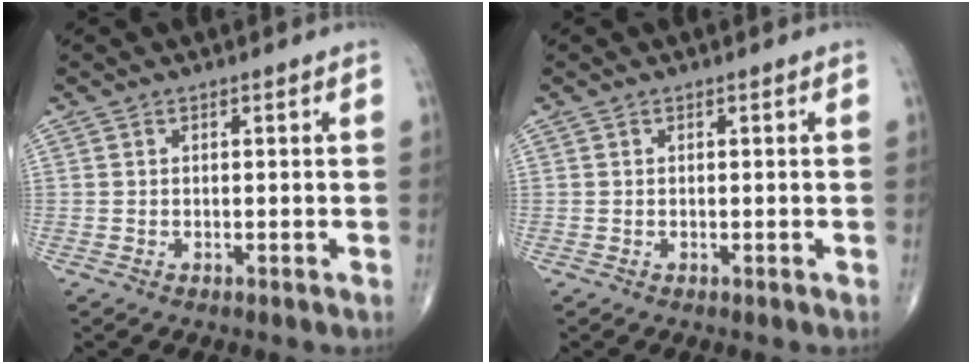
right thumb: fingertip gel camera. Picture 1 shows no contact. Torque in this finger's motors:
{"motor_torque": [0.07, 0.00, -0.04, -0.04, 0.00]}